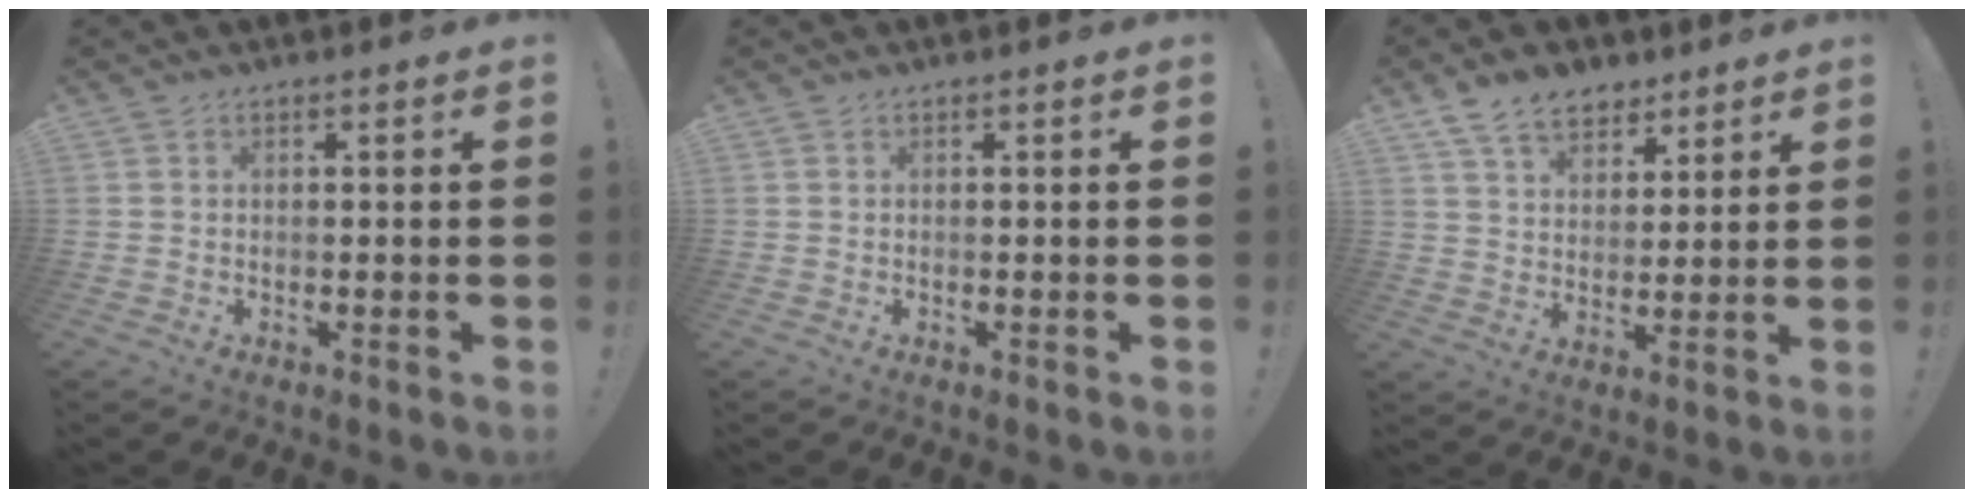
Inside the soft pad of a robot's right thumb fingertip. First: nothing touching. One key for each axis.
{"total": 0.0}
{"total": 10.9, "fx": 7.2, "fy": 6.9, "fz": 4.3, "tx": -0.078, "ty": -0.032, "tz": 0.142}